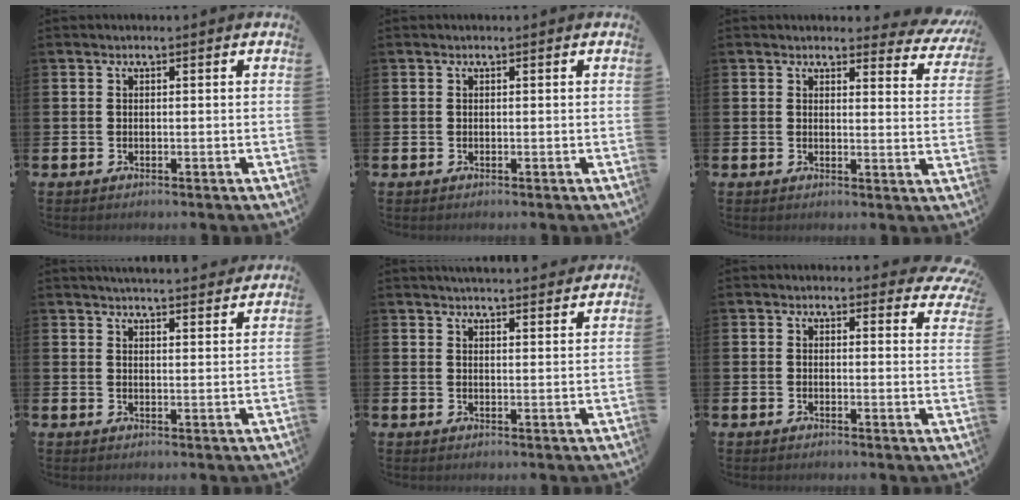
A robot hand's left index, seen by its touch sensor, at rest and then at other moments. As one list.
[{"total": 0.0}, {"total": 2.9, "force": [2.6, 1.0, 0.5], "torque": [-0.001, -0.018, 0.042]}, {"total": 4.3, "force": [4.3, -0.2, 0.2], "torque": [0.002, -0.029, 0.074]}, {"total": 3.8, "force": [3.8, -0.1, 0.1], "torque": [-0.003, -0.022, 0.068]}, {"total": 2.3, "force": [2.1, 0.8, 0.2], "torque": [0.007, -0.010, 0.033]}]